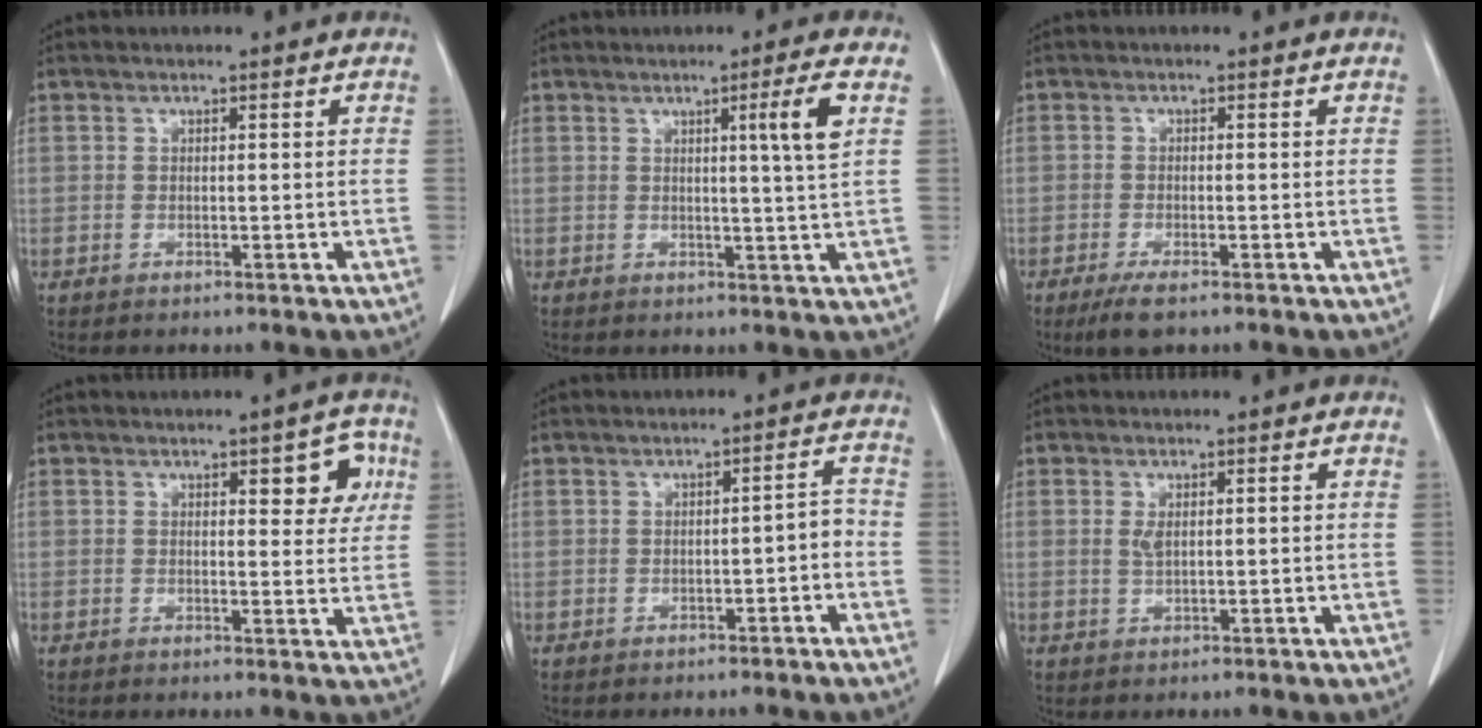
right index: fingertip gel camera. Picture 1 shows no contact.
{"total": 4.8, "force": [1.6, -1.3, 4.3], "torque": [-0.070, -0.008, 0.025]}
{"total": 3.7, "force": [-2.5, 0.8, 2.6], "torque": [-0.051, -0.008, -0.041]}
{"total": 5.3, "force": [2.2, 2.0, 4.4], "torque": [-0.044, 0.005, 0.024]}
{"total": 2.5, "force": [-1.1, 0.8, 2.1], "torque": [-0.027, 0.009, -0.013]}
{"total": 1.7, "force": [0.3, 0.6, 1.6], "torque": [-0.033, 0.002, 0.011]}